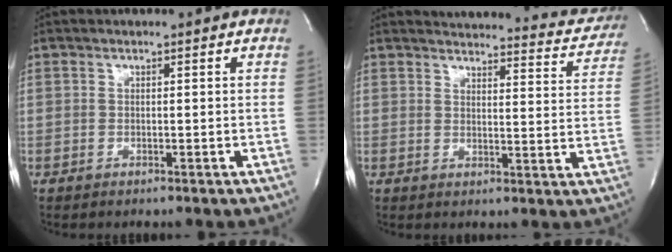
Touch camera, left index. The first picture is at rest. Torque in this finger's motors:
{"motor_torque": [1.09, -1.04, 0.08, 0.04]}